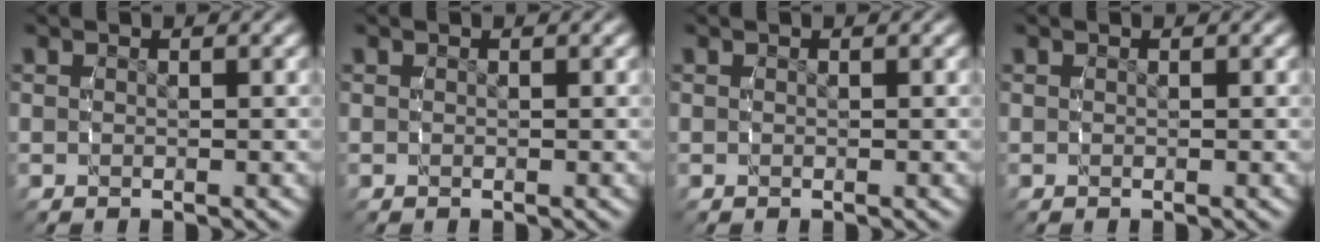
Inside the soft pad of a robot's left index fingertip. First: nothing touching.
{"total": 0.0}
{"total": 0.0}
{"total": 0.0}